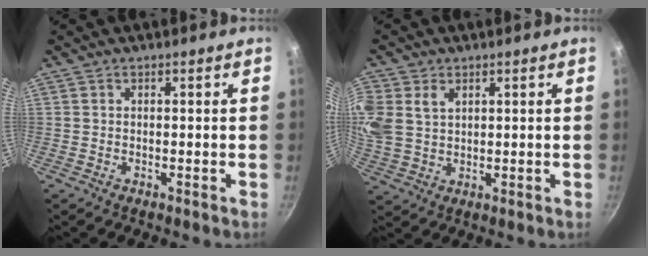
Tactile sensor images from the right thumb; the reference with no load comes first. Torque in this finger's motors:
{"motor_torque": [0.92, 0.98, 0.82, 0.50, 0.45]}